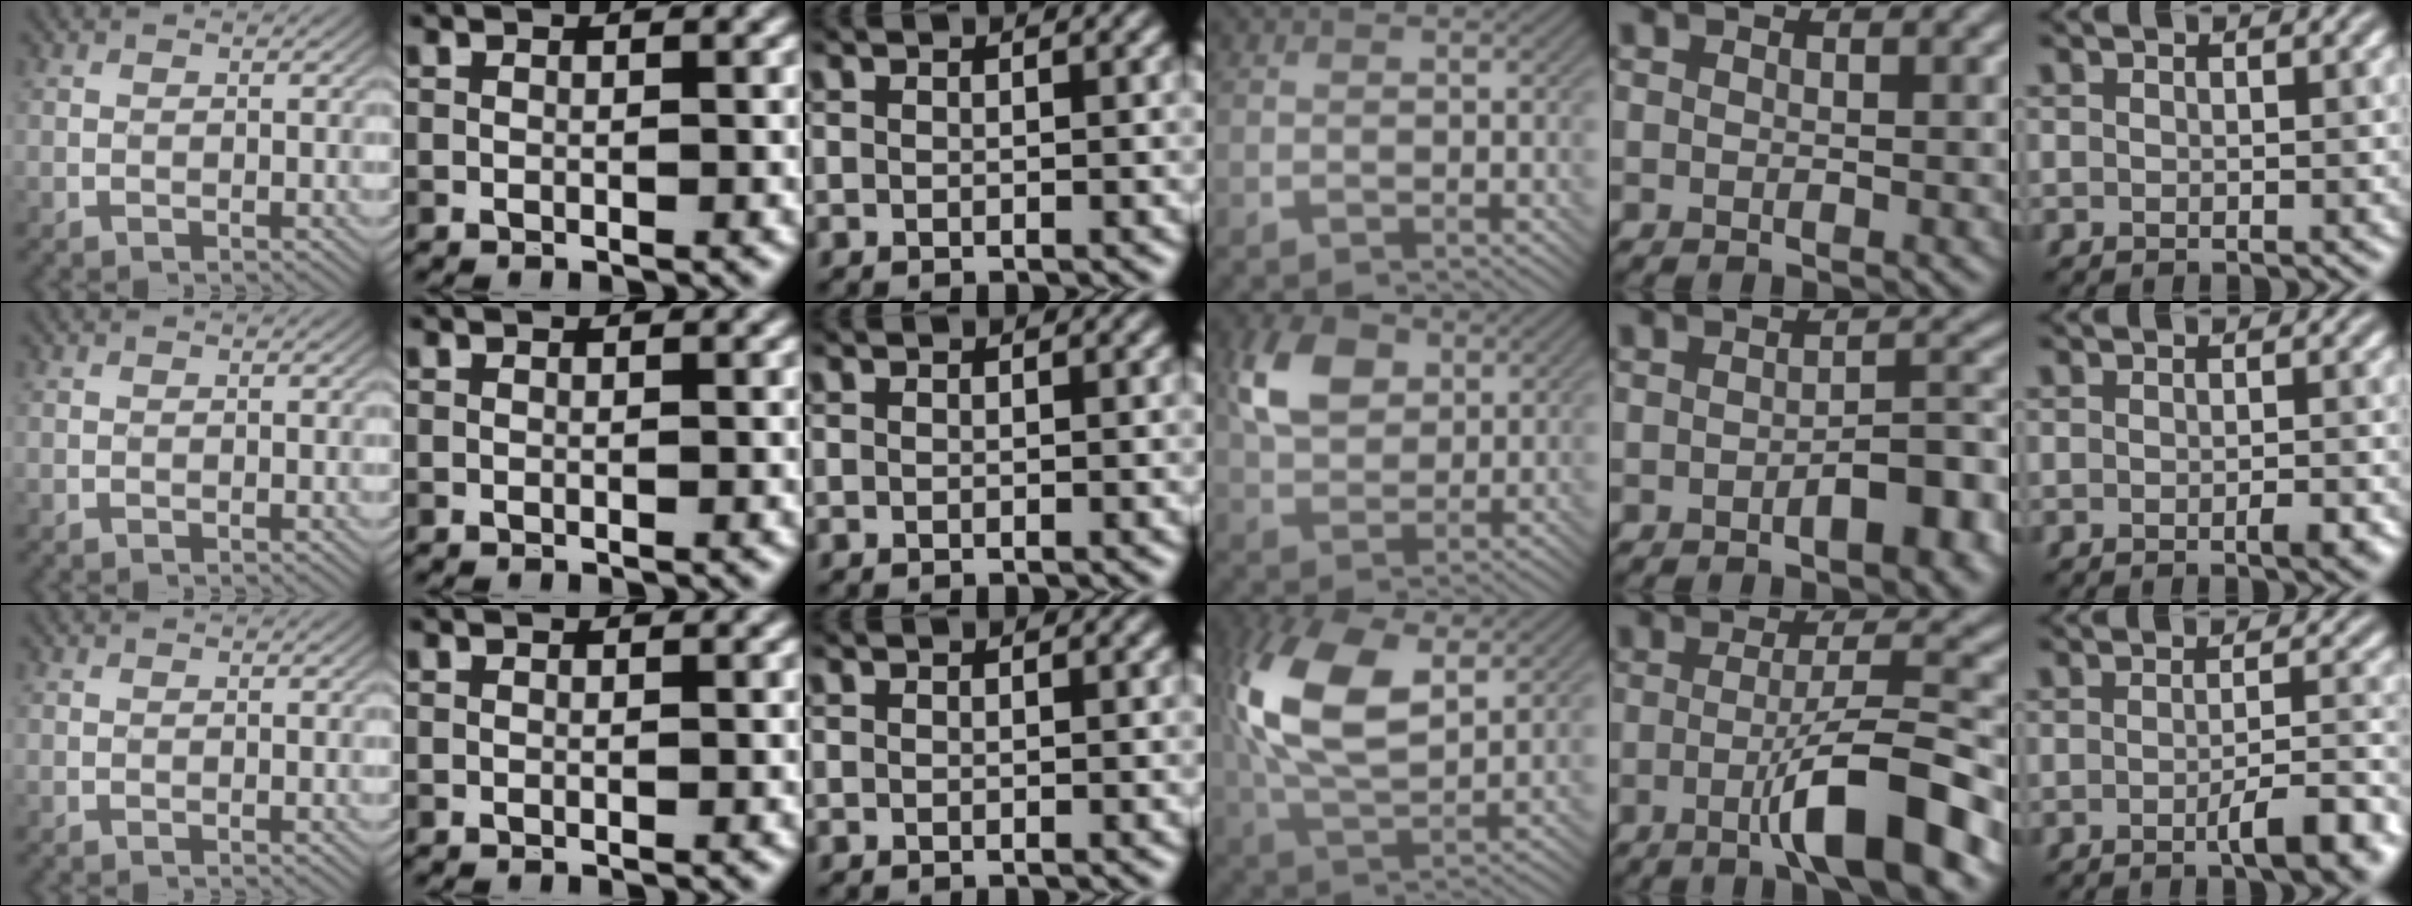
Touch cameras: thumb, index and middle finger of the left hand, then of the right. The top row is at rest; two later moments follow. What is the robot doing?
{"motion": "insert", "object": "bottle cap"}